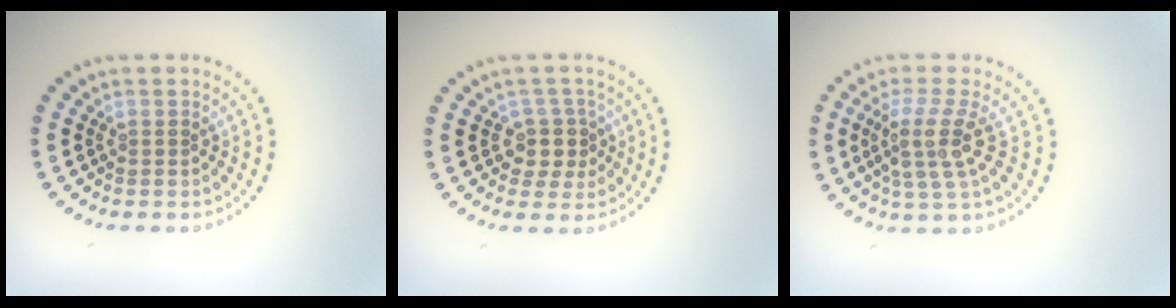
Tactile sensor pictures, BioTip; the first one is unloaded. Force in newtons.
{"total": 2.4, "press": 2.0, "slide": 1.4}
{"total": 3.8, "press": 2.8, "slide": 2.6}